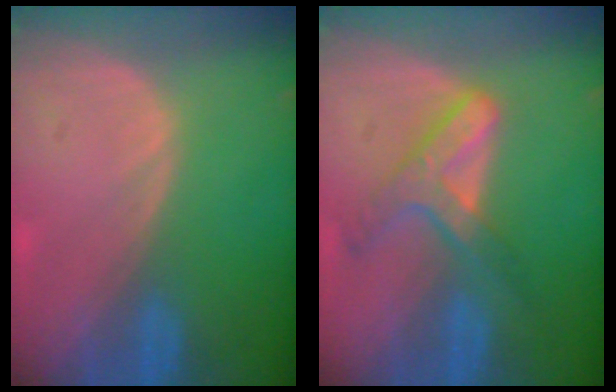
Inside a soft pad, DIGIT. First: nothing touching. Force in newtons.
{"total": 6.8, "press": 5.9, "slide": 3.4}